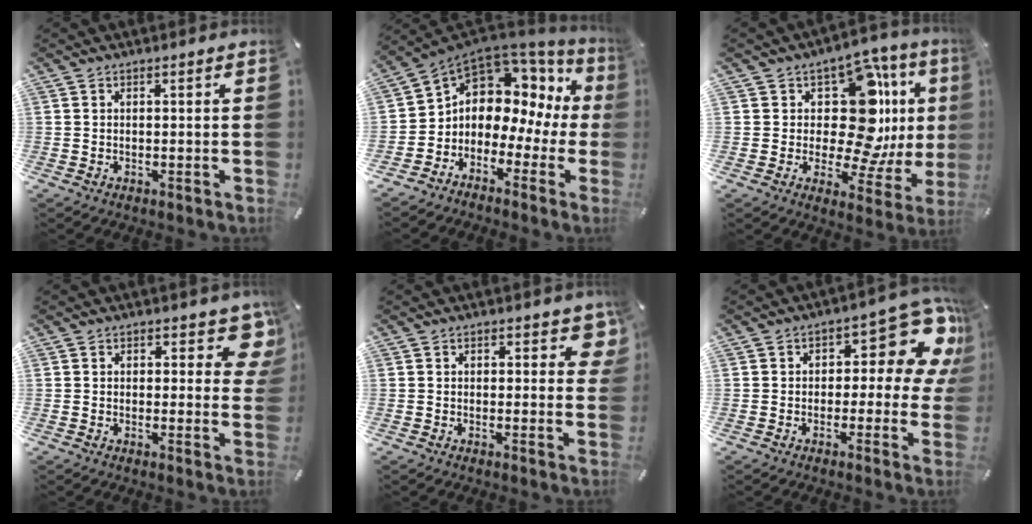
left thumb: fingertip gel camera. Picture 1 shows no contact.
{"total": 8.3, "force": [2.7, 7.4, 2.5], "torque": [-0.067, -0.039, 0.054]}
{"total": 18.2, "force": [4.6, 11.0, 13.7], "torque": [-0.204, -0.054, 0.074]}
{"total": 6.9, "force": [3.6, 3.7, 4.6], "torque": [-0.031, -0.022, 0.054]}
{"total": 4.1, "force": [1.9, 2.3, 2.7], "torque": [-0.018, -0.005, 0.026]}
{"total": 12.2, "force": [5.0, 6.3, 9.2], "torque": [-0.104, -0.042, 0.081]}